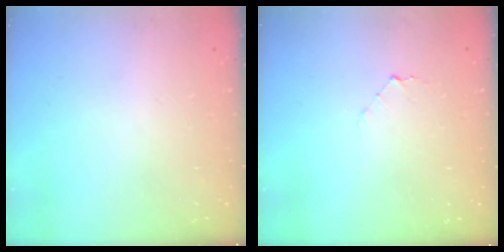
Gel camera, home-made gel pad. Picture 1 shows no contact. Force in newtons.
{"total": 3.9, "press": 3.9, "slide": 0.3}